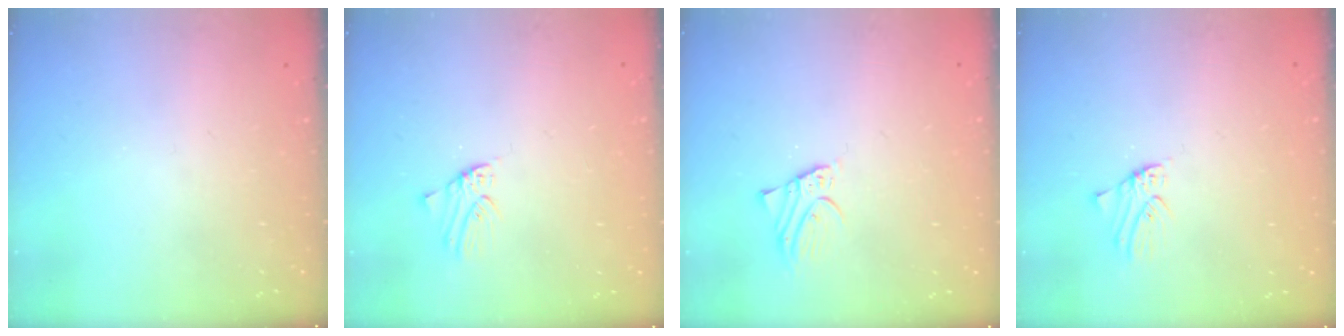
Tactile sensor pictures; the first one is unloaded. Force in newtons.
{"total": 0.0}
{"total": 2.6, "press": 2.6, "slide": 0.0}
{"total": 0.5, "press": 0.5, "slide": 0.1}